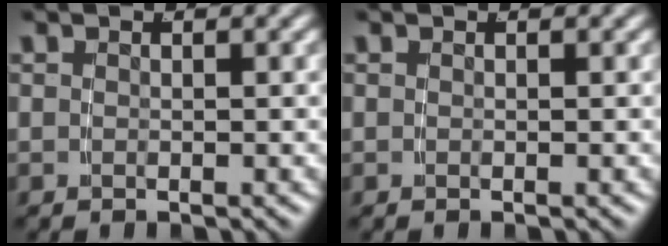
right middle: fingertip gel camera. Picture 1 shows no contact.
{"total": 0.0}